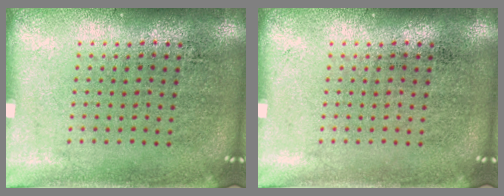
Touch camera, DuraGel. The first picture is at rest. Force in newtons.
{"total": 0.0}